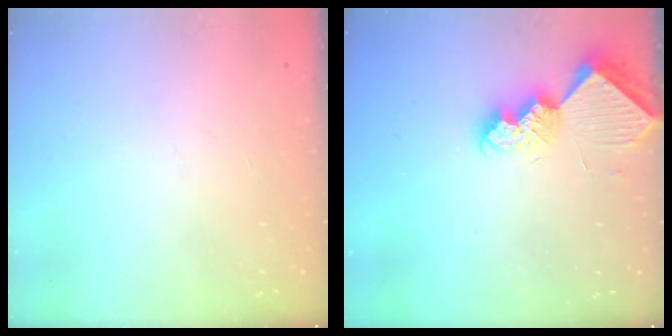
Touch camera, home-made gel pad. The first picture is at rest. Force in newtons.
{"total": 10.8, "press": 10.7, "slide": 1.2}